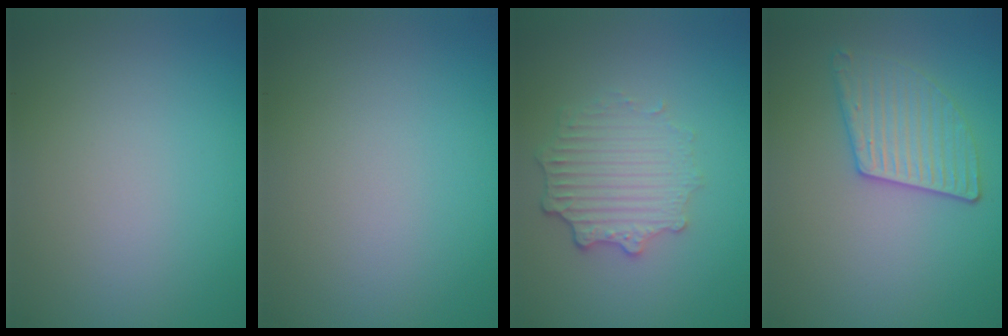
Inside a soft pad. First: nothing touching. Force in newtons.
{"total": 0.0}
{"total": 3.6, "press": 2.9, "slide": 2.2}
{"total": 2.9, "press": 2.9, "slide": 0.6}